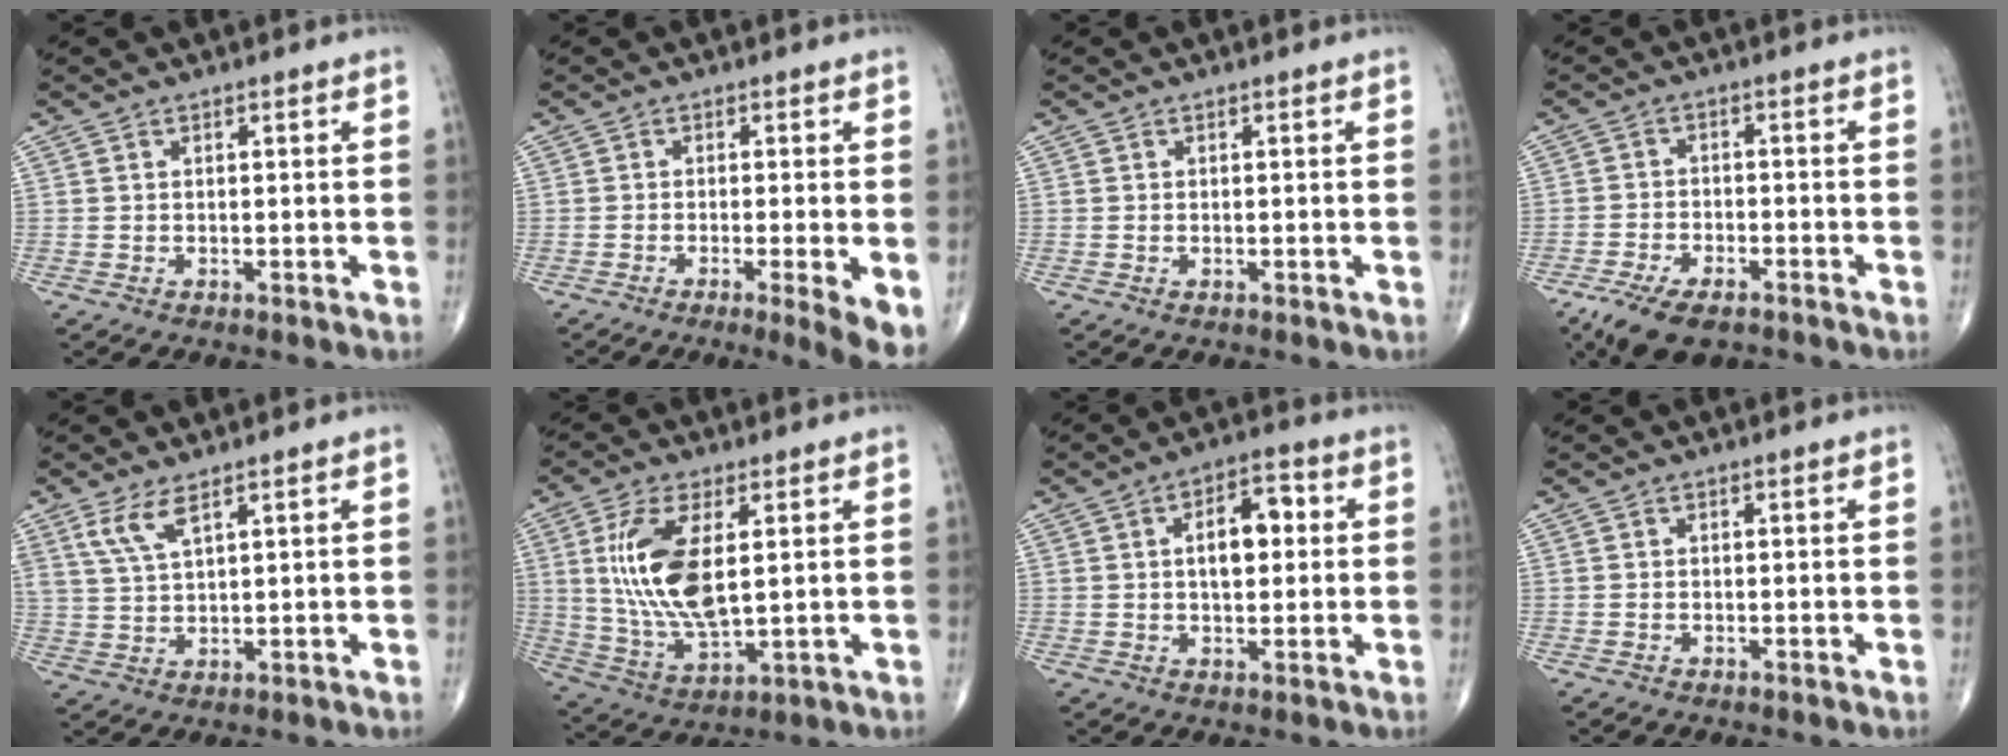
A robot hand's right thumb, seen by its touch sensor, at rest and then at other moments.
{"total": 5.8, "force": [-2.1, 0.5, 5.4], "torque": [-0.087, -0.013, -0.038]}
{"total": 0.0}
{"total": 9.3, "force": [-6.2, 3.9, 5.7], "torque": [-0.101, 0.009, -0.111]}
{"total": 5.3, "force": [3.2, 1.7, 3.9], "torque": [-0.087, -0.011, 0.074]}
{"total": 14.9, "force": [2.9, 6.5, 13.1], "torque": [-0.268, -0.019, 0.066]}
{"total": 8.3, "force": [1.2, 4.5, 6.9], "torque": [-0.087, 0.016, 0.013]}
{"total": 0.0}